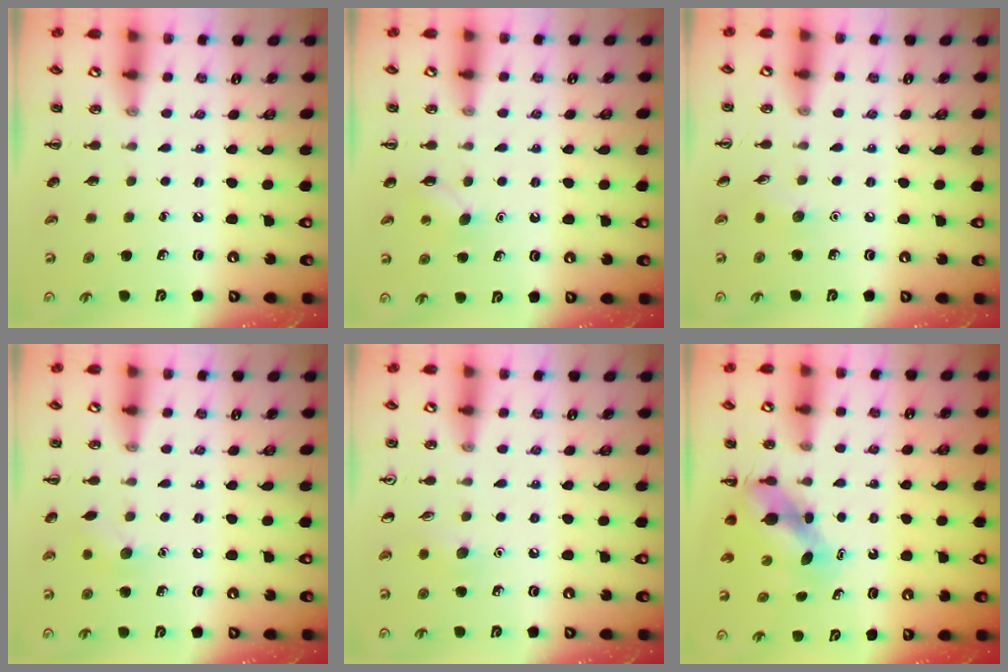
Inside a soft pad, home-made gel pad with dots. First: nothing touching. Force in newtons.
{"total": 5.3, "press": 5.1, "slide": 1.5}
{"total": 5.6, "press": 5.4, "slide": 1.6}
{"total": 7.0, "press": 6.8, "slide": 1.8}
{"total": 5.8, "press": 5.5, "slide": 1.7}
{"total": 6.1, "press": 6.0, "slide": 1.1}